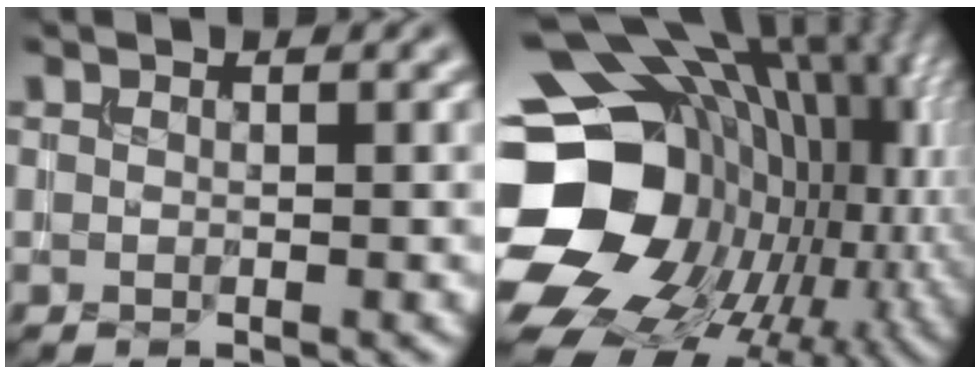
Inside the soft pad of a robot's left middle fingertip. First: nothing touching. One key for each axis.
{"total": 22.0, "fx": -1.6, "fy": 16.9, "fz": 14.0, "tx": -0.255, "ty": -0.002, "tz": -0.038}